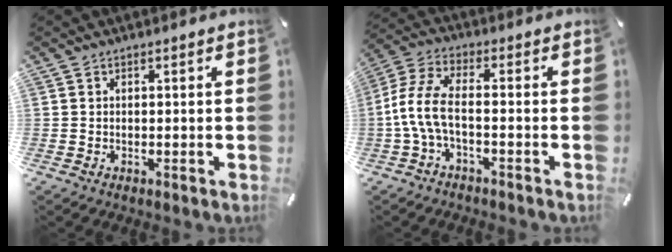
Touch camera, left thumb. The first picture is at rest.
{"total": 8.3, "force": [-2.5, 3.3, 7.2], "torque": [-0.159, -0.006, -0.047]}